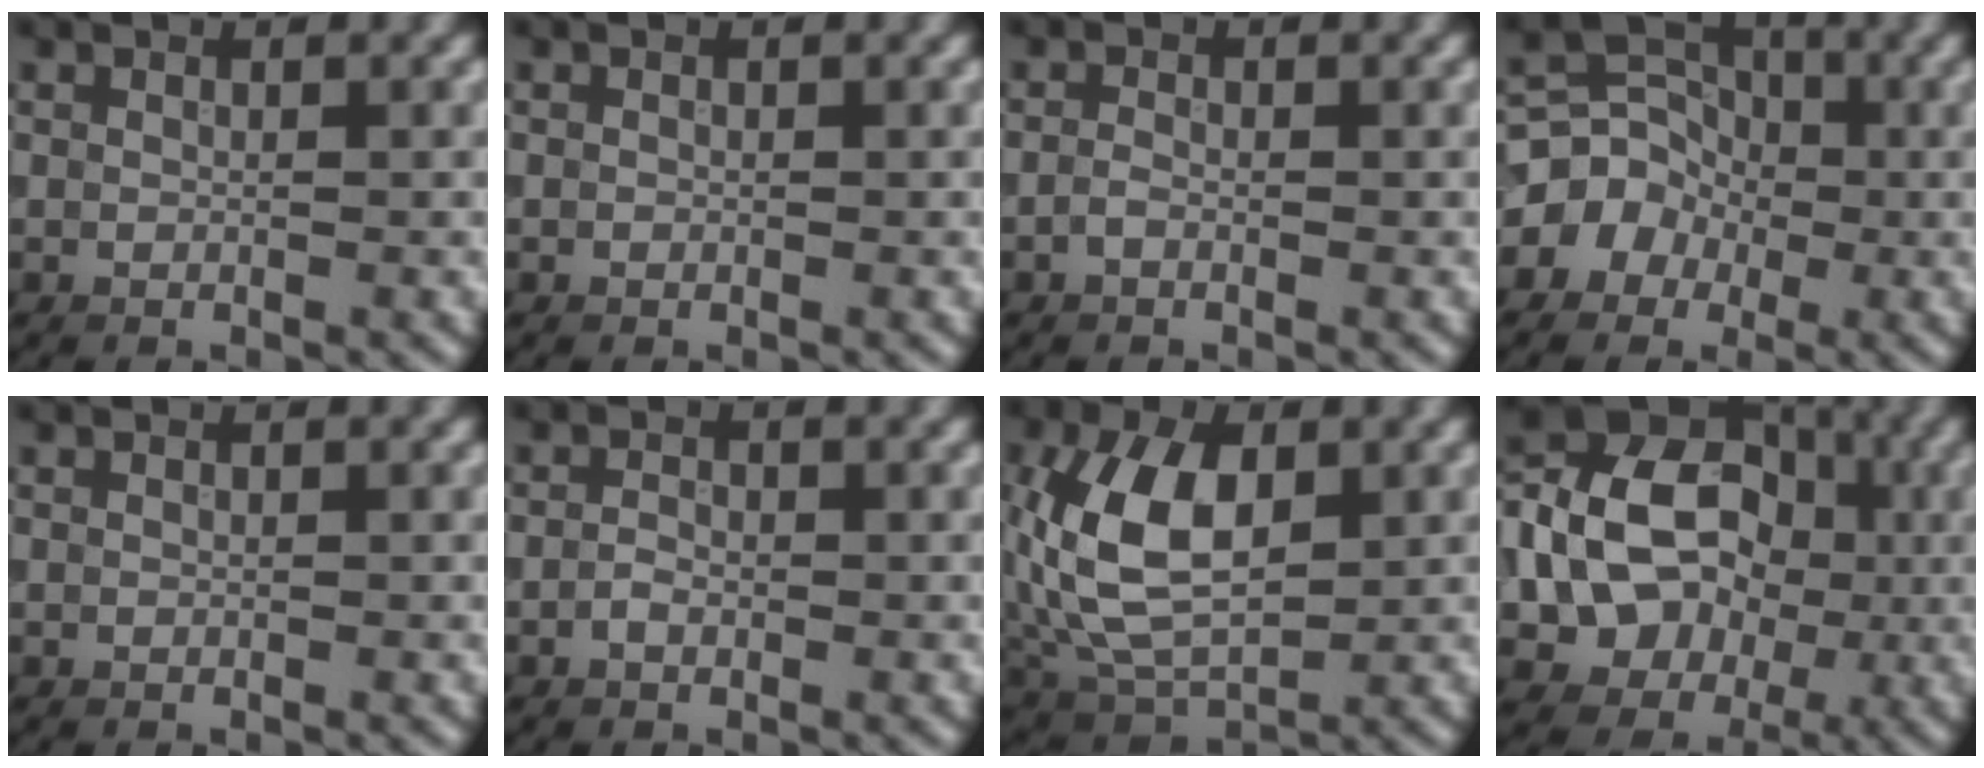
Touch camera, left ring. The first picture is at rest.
{"total": 0.0}
{"total": 0.8, "force": [-0.5, 0.3, 0.6], "torque": [-0.015, 0.003, -0.012]}
{"total": 4.3, "force": [-1.0, 3.8, 1.7], "torque": [-0.011, 0.014, -0.032]}
{"total": 0.0}
{"total": 1.1, "force": [-0.5, 0.6, 0.7], "torque": [-0.017, 0.004, -0.013]}
{"total": 9.2, "force": [0.7, 5.4, 7.4], "torque": [-0.165, 0.009, 0.013]}
{"total": 14.6, "force": [-0.4, 11.7, 8.6], "torque": [-0.162, 0.027, -0.022]}